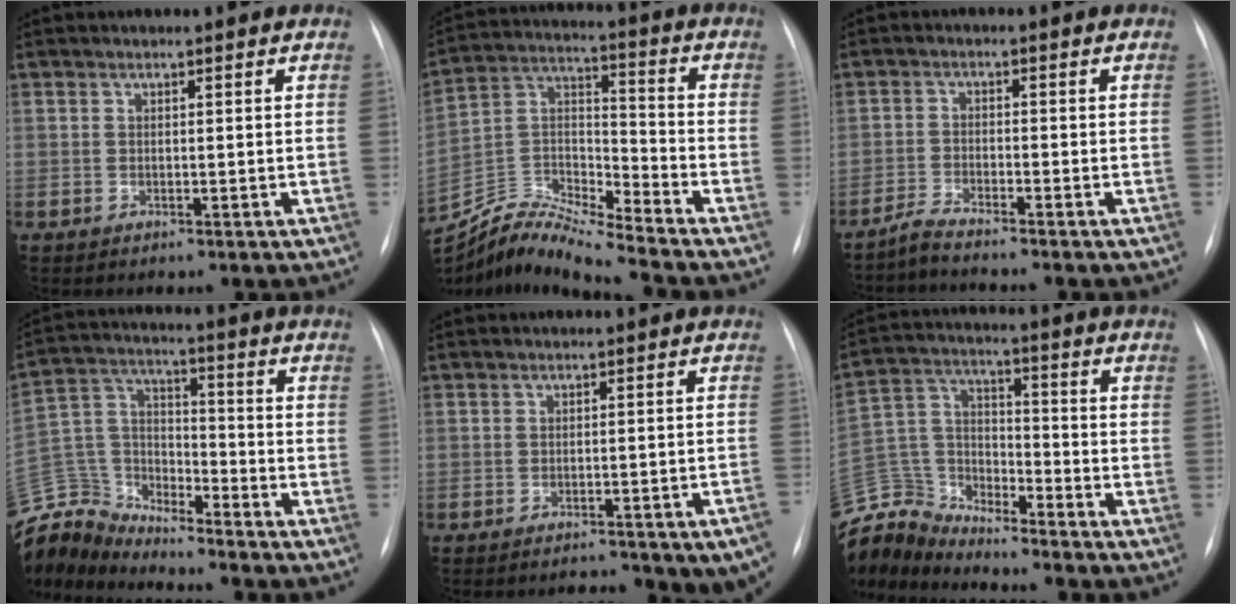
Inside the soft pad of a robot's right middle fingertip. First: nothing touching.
{"total": 14.1, "force": [-13.7, -0.8, 3.0], "torque": [-0.059, 0.042, -0.264]}
{"total": 2.8, "force": [-2.7, -0.7, 0.3], "torque": [-0.014, -0.015, -0.057]}
{"total": 13.9, "force": [-13.5, 3.0, 0.9], "torque": [-0.030, 0.054, -0.259]}
{"total": 10.4, "force": [-7.9, 2.8, 6.1], "torque": [-0.048, 0.014, -0.090]}
{"total": 13.4, "force": [-13.1, 2.8, 0.9], "torque": [-0.030, 0.049, -0.253]}